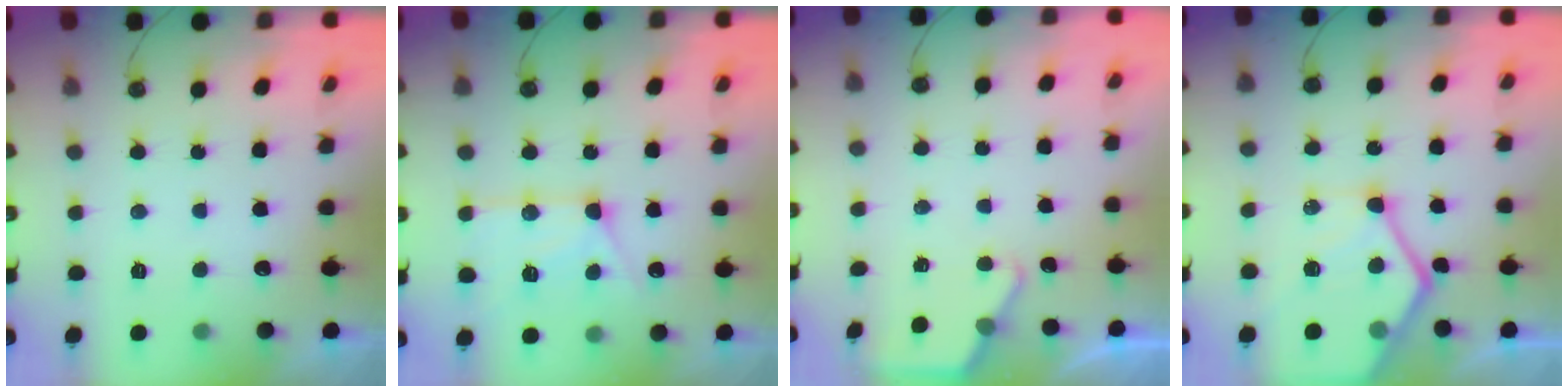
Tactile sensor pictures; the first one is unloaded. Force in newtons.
{"total": 14.9, "press": 14.8, "slide": 1.2}
{"total": 2.7, "press": 2.7, "slide": 0.2}
{"total": 15.7, "press": 15.7, "slide": 1.6}